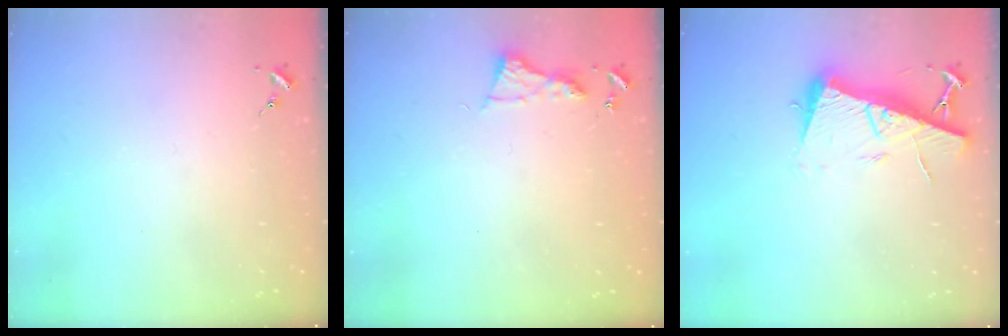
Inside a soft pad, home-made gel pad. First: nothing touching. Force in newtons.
{"total": 6.4, "press": 6.3, "slide": 0.7}
{"total": 12.9, "press": 12.8, "slide": 1.6}